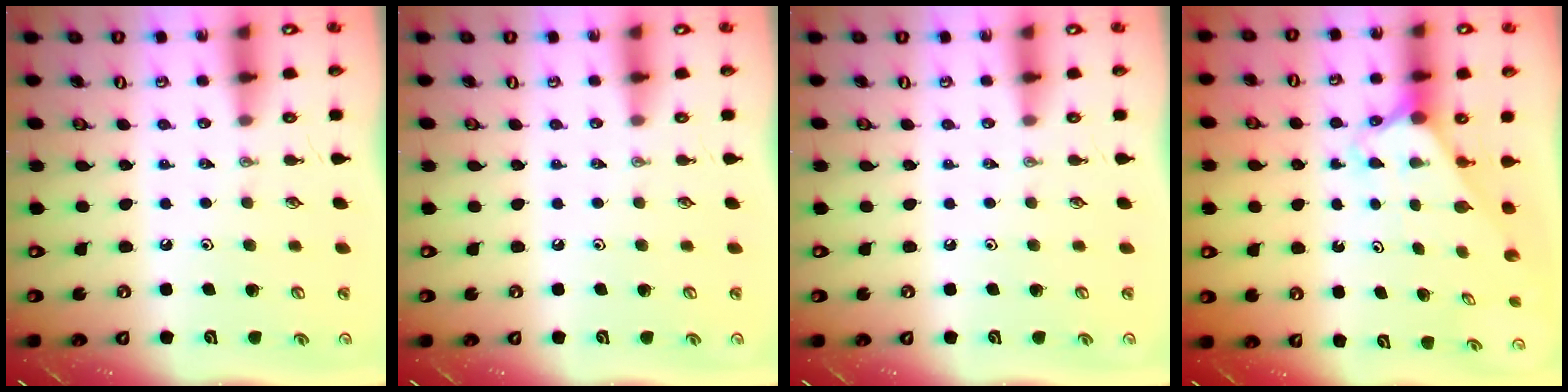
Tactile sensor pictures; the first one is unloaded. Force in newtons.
{"total": 0.0}
{"total": 0.0}
{"total": 2.3, "press": 2.3, "slide": 0.2}